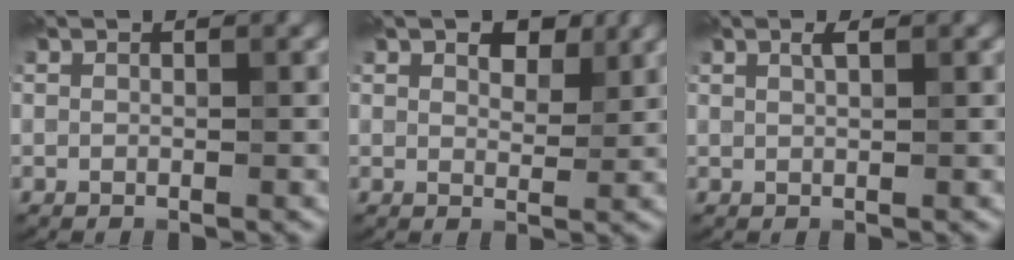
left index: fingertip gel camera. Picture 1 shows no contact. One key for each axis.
{"total": 3.5, "fx": 2.2, "fy": 1.7, "fz": 2.2, "tx": -0.032, "ty": 0.002, "tz": 0.031}
{"total": 1.0, "fx": 0.6, "fy": 0.2, "fz": 0.8, "tx": -0.017, "ty": 0.002, "tz": 0.010}